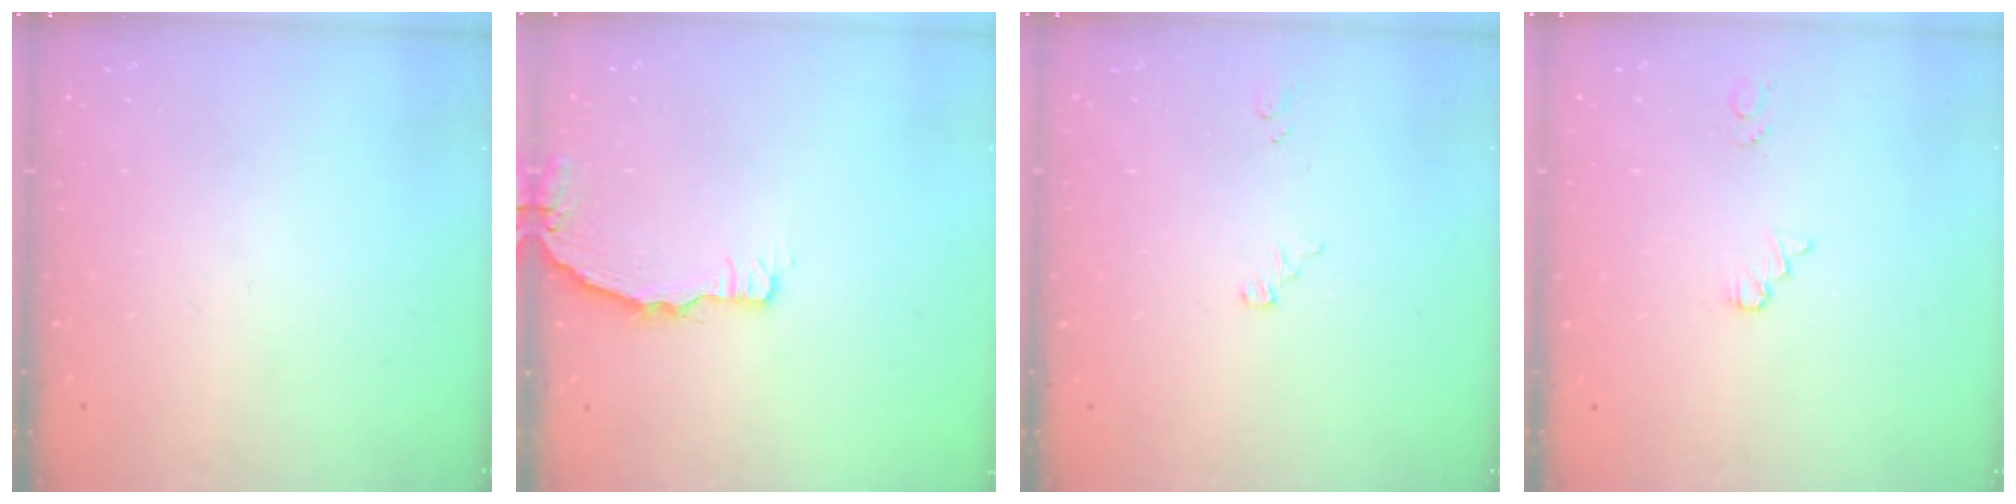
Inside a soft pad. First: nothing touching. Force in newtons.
{"total": 3.2, "press": 3.2, "slide": 0.3}
{"total": 4.1, "press": 3.3, "slide": 2.4}
{"total": 1.4, "press": 1.4, "slide": 0.2}